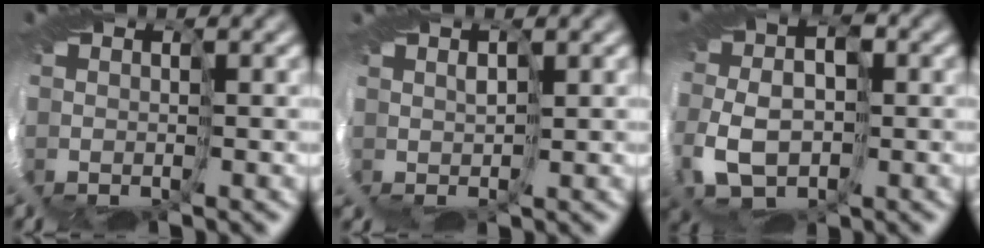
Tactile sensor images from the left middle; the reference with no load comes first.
{"total": 2.5, "force": [0.9, -2.0, -1.2], "torque": [0.024, 0.012, -0.001]}
{"total": 5.5, "force": [-1.0, 3.4, 4.2], "torque": [-0.108, -0.009, -0.022]}